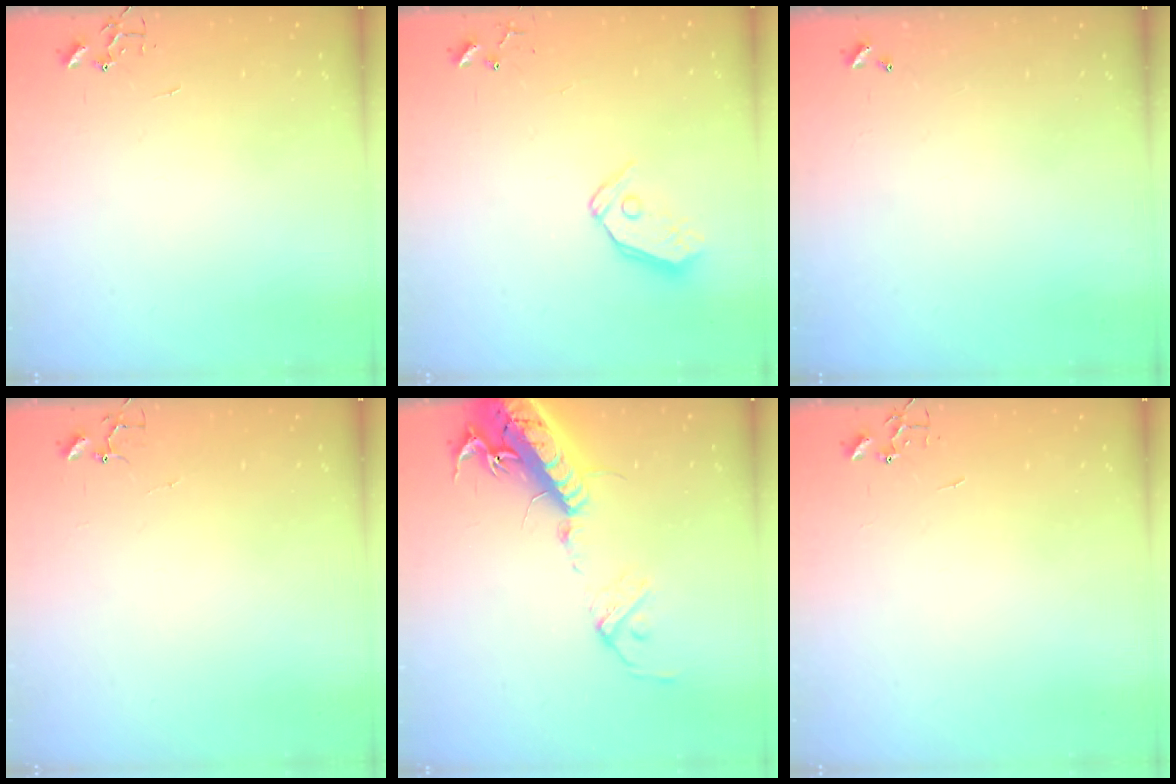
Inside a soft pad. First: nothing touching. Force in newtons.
{"total": 8.3, "press": 8.2, "slide": 0.7}
{"total": 0.0}
{"total": 3.7, "press": 3.7, "slide": 0.3}
{"total": 20.6, "press": 20.2, "slide": 4.3}
{"total": 0.0}